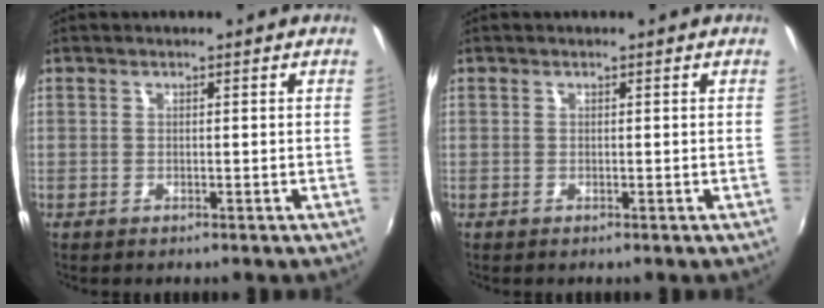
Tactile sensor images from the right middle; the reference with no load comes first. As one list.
[{"total": 0.0}]